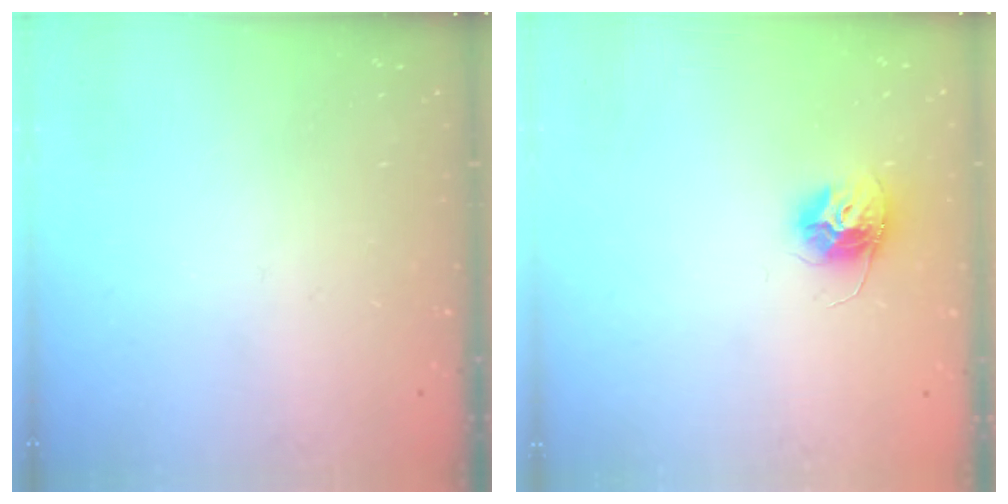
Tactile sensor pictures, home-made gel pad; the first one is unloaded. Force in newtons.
{"total": 10.7, "press": 10.7, "slide": 0.7}